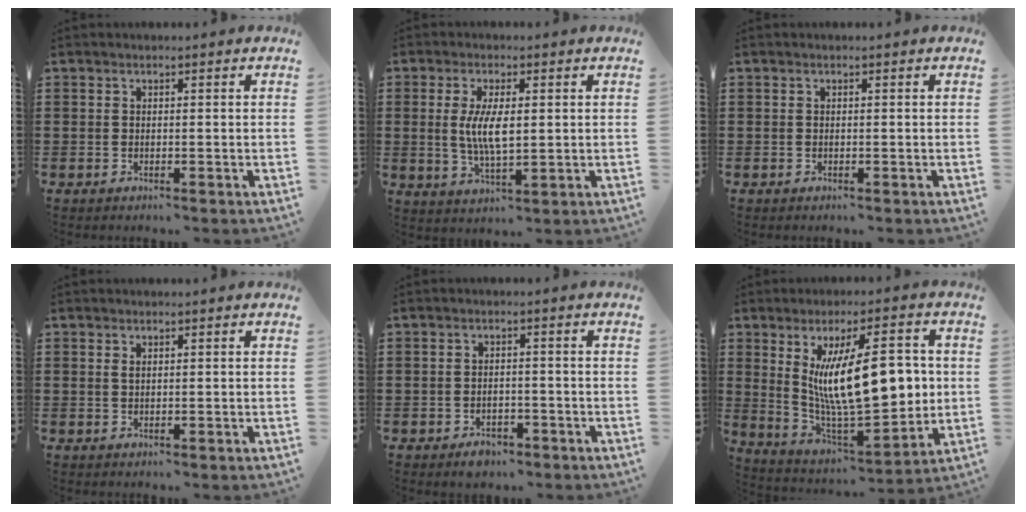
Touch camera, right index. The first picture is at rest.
{"total": 6.4, "force": [0.6, 2.2, 6.0], "torque": [-0.122, 0.004, 0.006]}
{"total": 0.0}
{"total": 0.9, "force": [0.4, 0.5, 0.7], "torque": [-0.015, 0.003, 0.007]}
{"total": 2.1, "force": [-1.8, 1.0, 0.5], "torque": [-0.013, 0.001, -0.038]}
{"total": 16.4, "force": [2.7, 6.5, 14.9], "torque": [-0.259, -0.004, 0.046]}